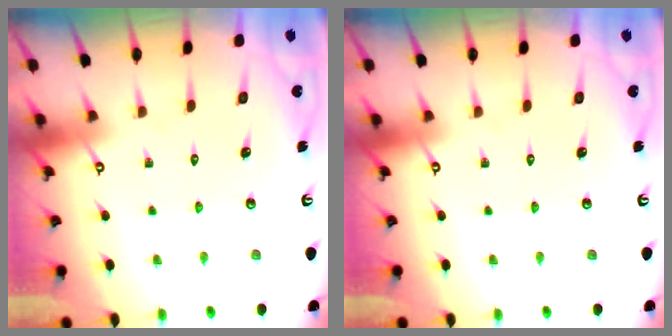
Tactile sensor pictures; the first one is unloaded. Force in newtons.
{"total": 0.0}